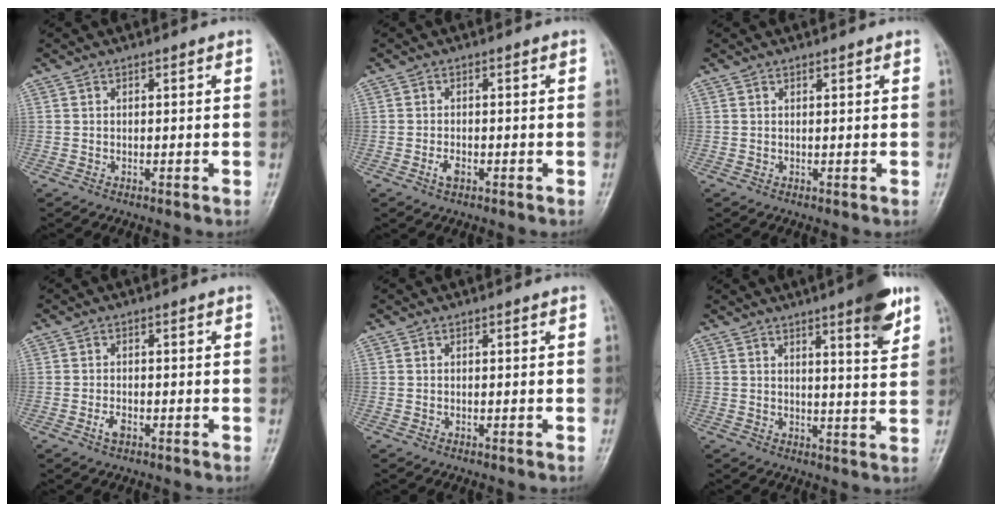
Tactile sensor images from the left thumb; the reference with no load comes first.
{"total": 1.7, "force": [-0.8, 0.9, 1.2], "torque": [-0.026, 0.002, -0.015]}
{"total": 0.6, "force": [0.5, 0.1, 0.2], "torque": [-0.005, -0.003, 0.008]}
{"total": 1.8, "force": [-0.8, 0.9, 1.3], "torque": [-0.027, 0.002, -0.016]}
{"total": 0.0}
{"total": 8.8, "force": [5.2, 1.2, 7.0], "torque": [-0.085, -0.028, 0.068]}